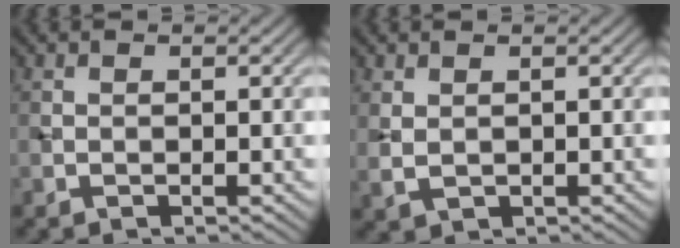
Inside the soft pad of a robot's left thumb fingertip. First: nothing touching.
{"total": 1.7, "force": [0.5, 1.1, 1.1], "torque": [-0.033, -0.004, 0.017]}